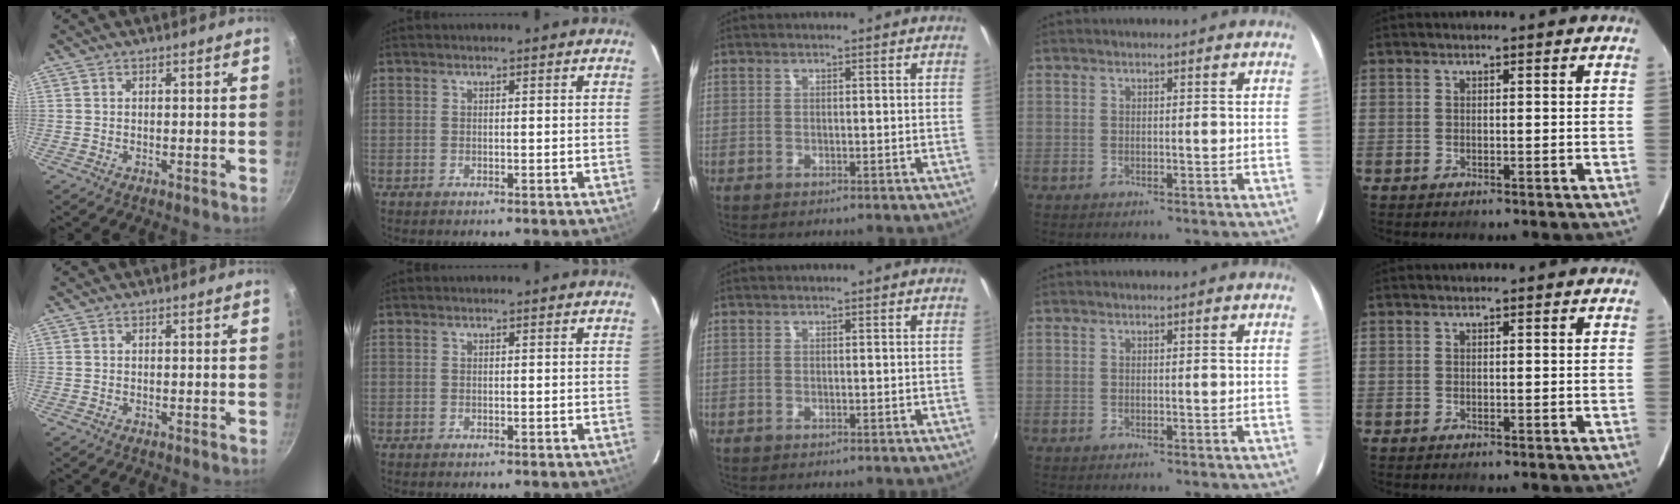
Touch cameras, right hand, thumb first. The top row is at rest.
{}